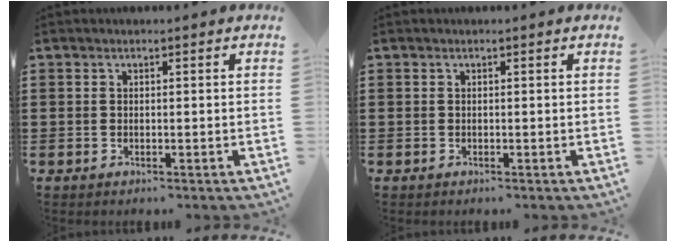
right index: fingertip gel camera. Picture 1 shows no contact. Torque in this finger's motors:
{"motor_torque": [0.19, -0.13, 0.02, 0.01]}